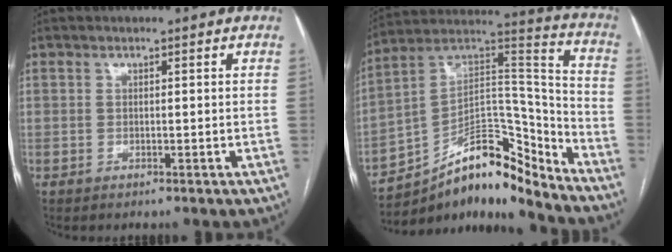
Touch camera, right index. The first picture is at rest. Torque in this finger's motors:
{"motor_torque": [-0.23, -0.79, -0.21, -0.07]}